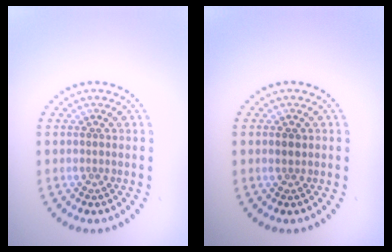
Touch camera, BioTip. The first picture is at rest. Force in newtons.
{"total": 0.9, "press": 0.8, "slide": 0.3}